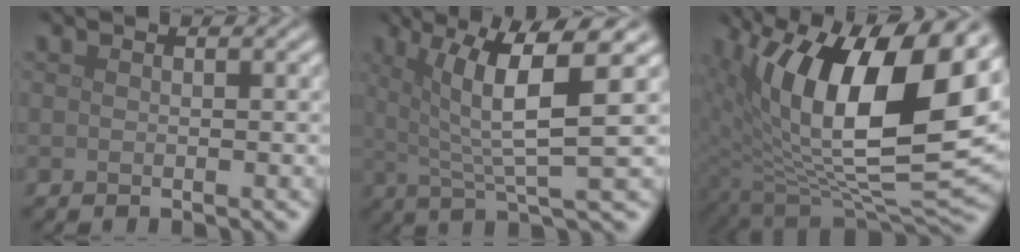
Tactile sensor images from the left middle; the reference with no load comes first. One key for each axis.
{"total": 7.4, "fx": 2.4, "fy": 1.3, "fz": 6.8, "tx": -0.113, "ty": 0.006, "tz": 0.039}
{"total": 16.7, "fx": 5.5, "fy": 7.3, "fz": 14.0, "tx": -0.231, "ty": 0.005, "tz": 0.096}